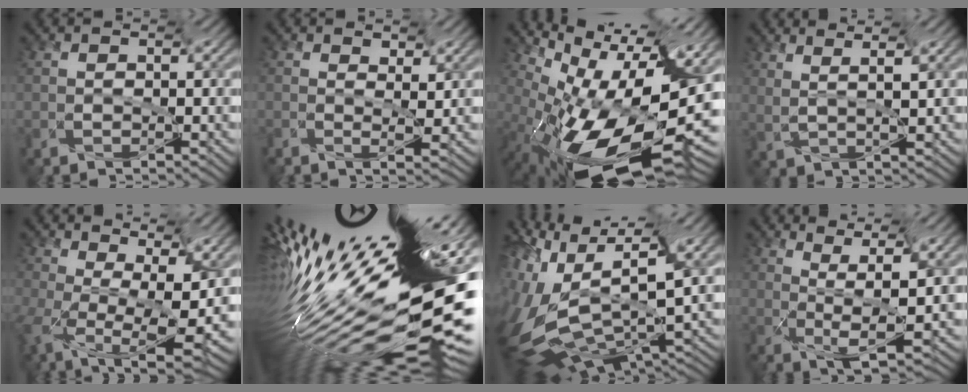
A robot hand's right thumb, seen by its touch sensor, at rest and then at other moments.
{"total": 1.9, "force": [0.9, 0.5, 1.6], "torque": [-0.036, -0.007, 0.005]}
{"total": 13.8, "force": [-4.0, 4.3, 12.5], "torque": [-0.196, -0.010, -0.066]}
{"total": 5.5, "force": [4.8, 0.6, 2.6], "torque": [-0.057, 0.000, 0.083]}
{"total": 11.1, "force": [-1.2, 6.0, 9.3], "torque": [-0.169, -0.024, 0.007]}
{"total": 15.9, "force": [-0.5, 5.3, 15.0], "torque": [-0.272, -0.006, 0.037]}
{"total": 12.5, "force": [-0.6, 6.1, 10.9], "torque": [-0.238, -0.018, 0.016]}
{"total": 5.4, "force": [2.9, 0.2, 4.6], "torque": [-0.083, 0.007, 0.051]}